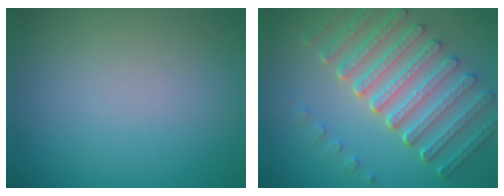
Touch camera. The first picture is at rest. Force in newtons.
{"total": 7.5, "press": 5.7, "slide": 4.9}